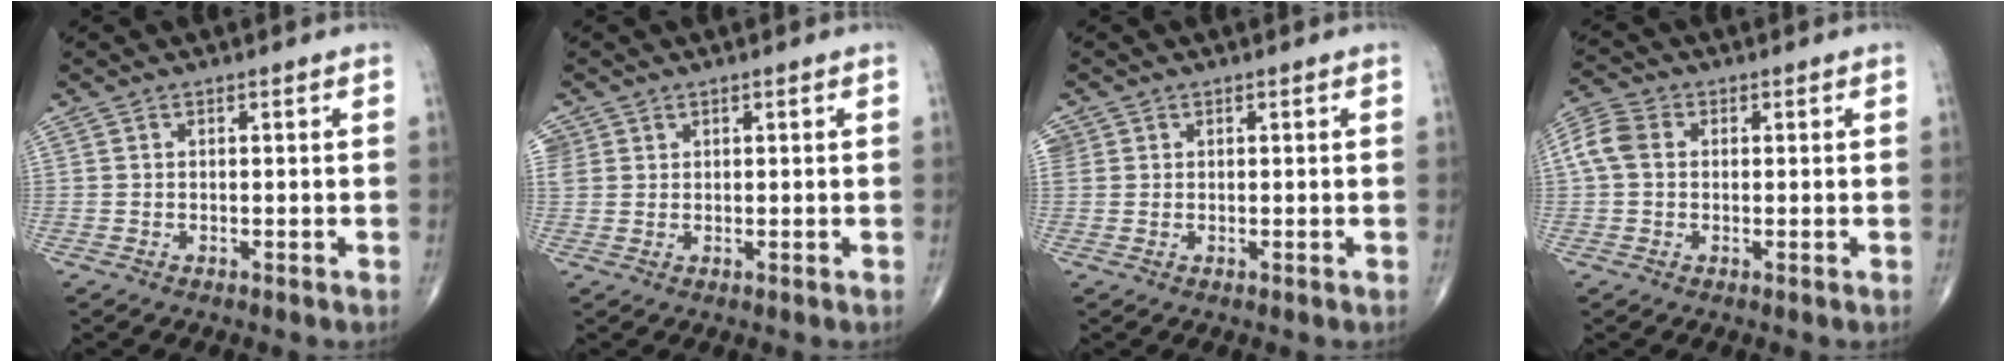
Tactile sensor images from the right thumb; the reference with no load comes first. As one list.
[{"total": 2.5, "force": [1.3, 2.2, 0.4], "torque": [0.007, 0.000, 0.024]}, {"total": 1.8, "force": [0.7, 1.6, 0.3], "torque": [0.005, 0.004, 0.012]}, {"total": 5.9, "force": [0.6, 4.5, 3.7], "torque": [-0.088, 0.020, 0.006]}]